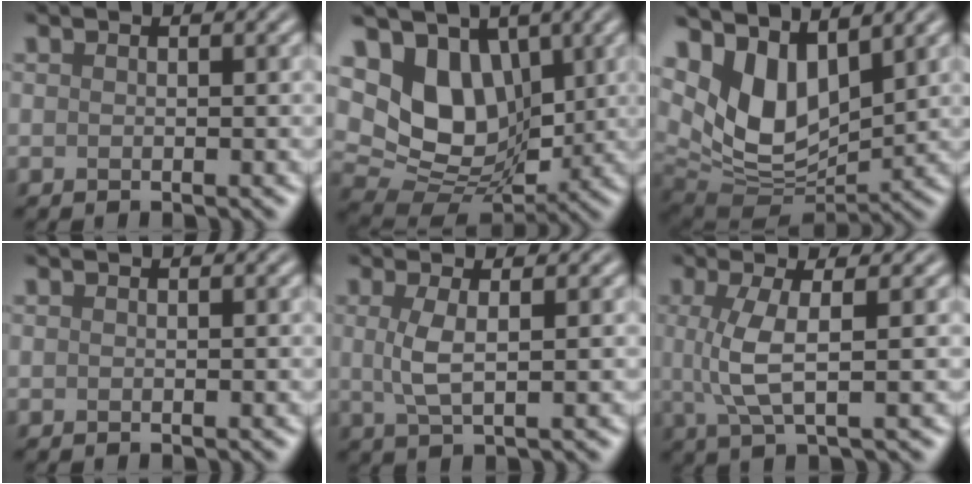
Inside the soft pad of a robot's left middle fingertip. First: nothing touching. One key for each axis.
{"total": 9.9, "fx": 2.9, "fy": 7.3, "fz": 6.1, "tx": -0.122, "ty": -0.009, "tz": 0.045}
{"total": 7.6, "fx": 3.9, "fy": 4.0, "fz": 5.2, "tx": -0.113, "ty": -0.012, "tz": 0.070}
{"total": 0.0}
{"total": 2.8, "fx": 0.5, "fy": 0.8, "fz": 2.7, "tx": -0.057, "ty": 0.000, "tz": 0.009}
{"total": 4.0, "fx": 0.4, "fy": 1.0, "fz": 3.9, "tx": -0.080, "ty": 0.001, "tz": 0.009}